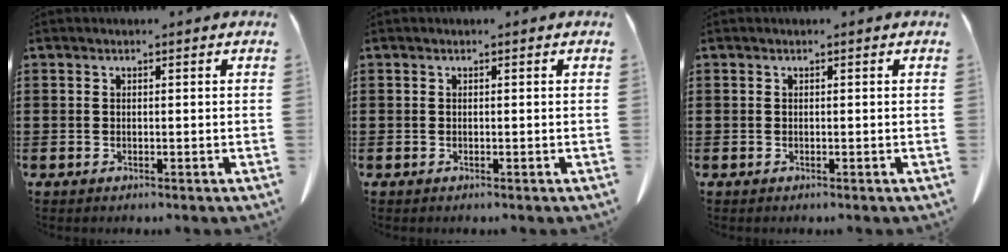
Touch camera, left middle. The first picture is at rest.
{"total": 0.0}
{"total": 0.0}